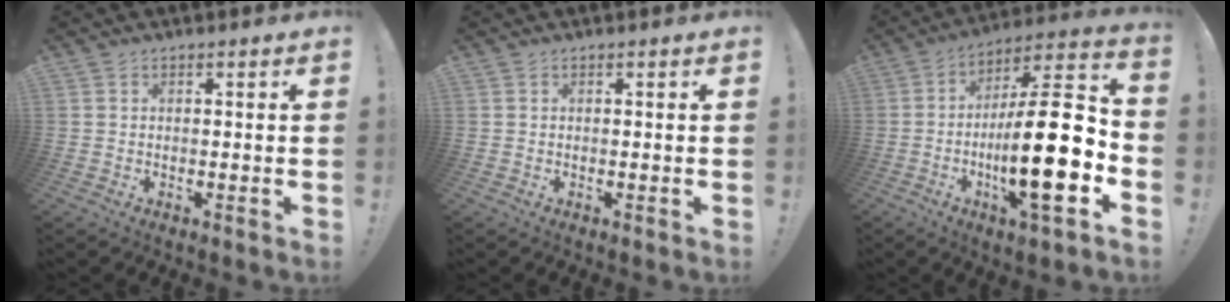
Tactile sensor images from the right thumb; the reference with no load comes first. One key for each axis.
{"total": 0.0}
{"total": 23.9, "fx": -5.2, "fy": 6.1, "fz": 22.5, "tx": -0.374, "ty": 0.021, "tz": -0.088}